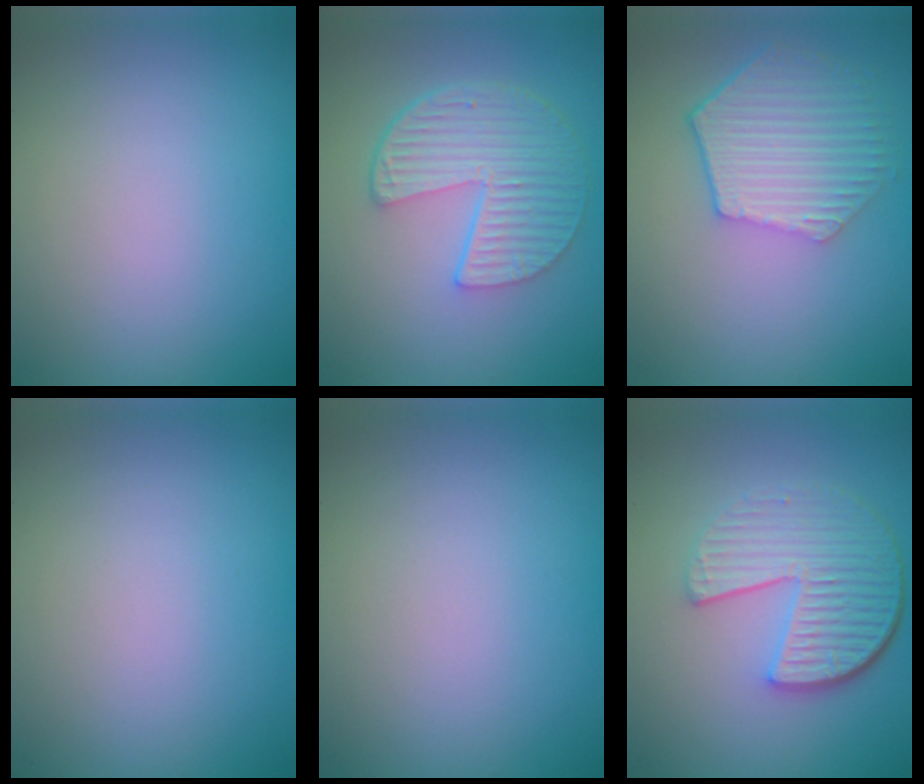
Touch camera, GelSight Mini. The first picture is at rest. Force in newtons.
{"total": 5.8, "press": 4.2, "slide": 4.0}
{"total": 5.9, "press": 4.8, "slide": 3.5}
{"total": 0.0}
{"total": 0.0}
{"total": 6.3, "press": 4.4, "slide": 4.4}